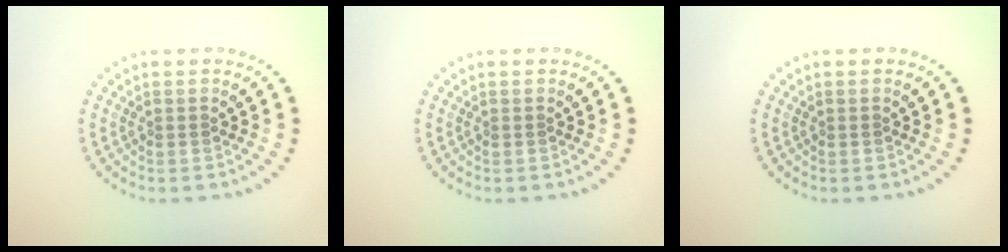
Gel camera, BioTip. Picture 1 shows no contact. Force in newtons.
{"total": 0.0}
{"total": 0.0}